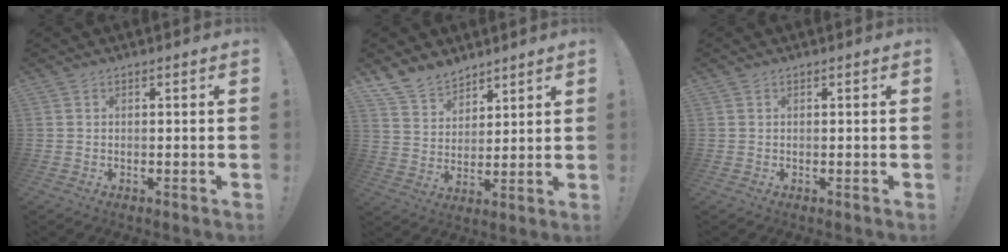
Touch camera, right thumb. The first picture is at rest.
{"total": 10.2, "force": [8.4, 5.5, 1.9], "torque": [-0.047, -0.058, 0.168]}
{"total": 0.0}